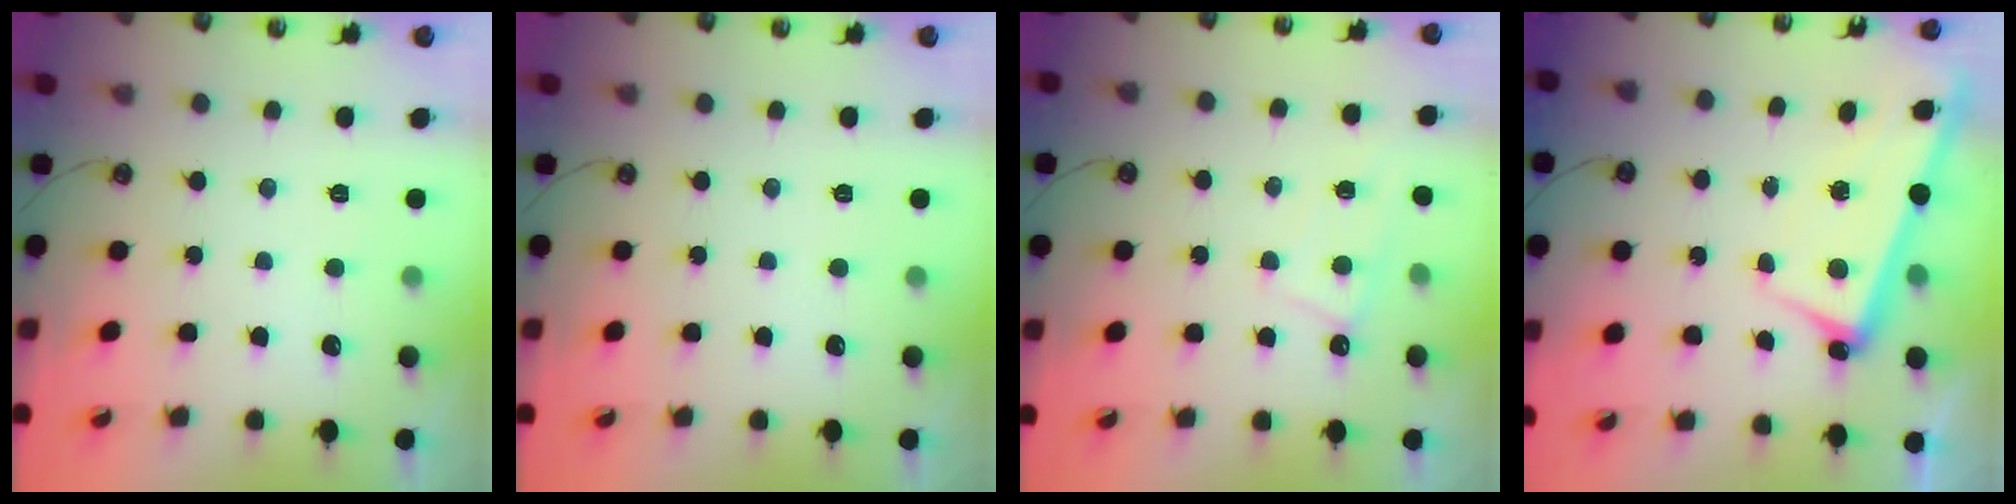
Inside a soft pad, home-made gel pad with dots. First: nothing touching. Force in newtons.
{"total": 0.0}
{"total": 3.1, "press": 3.1, "slide": 0.4}
{"total": 2.4, "press": 2.2, "slide": 0.9}